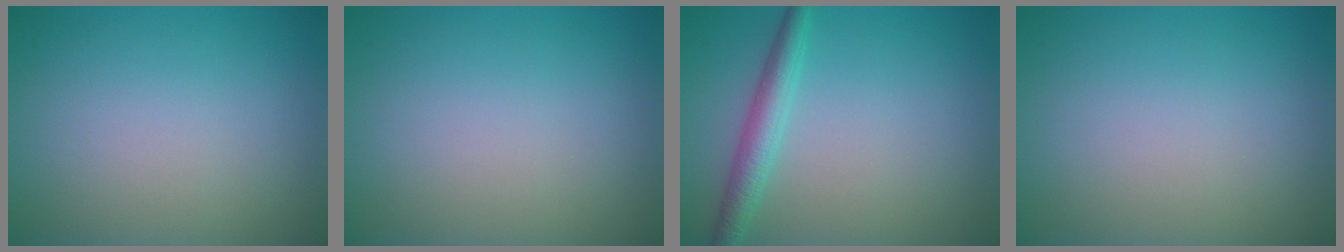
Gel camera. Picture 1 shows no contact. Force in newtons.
{"total": 0.0}
{"total": 2.7, "press": 2.7, "slide": 0.1}
{"total": 0.0}